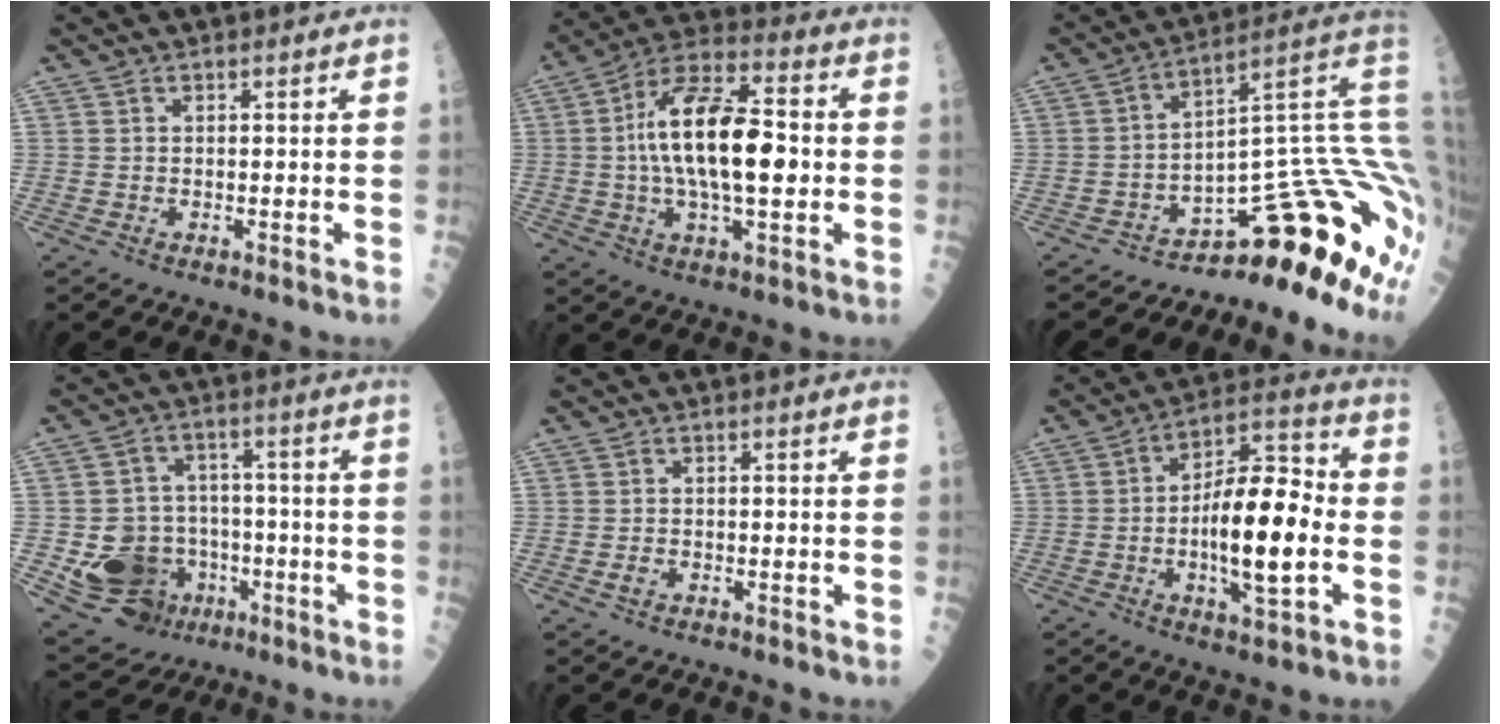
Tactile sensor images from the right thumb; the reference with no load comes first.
{"total": 18.9, "force": [0.2, 7.7, 17.2], "torque": [-0.301, 0.023, -0.004]}
{"total": 14.5, "force": [-7.2, 3.6, 12.1], "torque": [-0.074, 0.126, -0.099]}
{"total": 14.5, "force": [-4.6, 12.1, 6.5], "torque": [-0.073, 0.032, -0.061]}
{"total": 1.2, "force": [-0.6, 0.8, 0.7], "torque": [-0.013, 0.002, -0.013]}
{"total": 16.5, "force": [-2.5, 5.8, 15.2], "torque": [-0.239, 0.031, -0.042]}